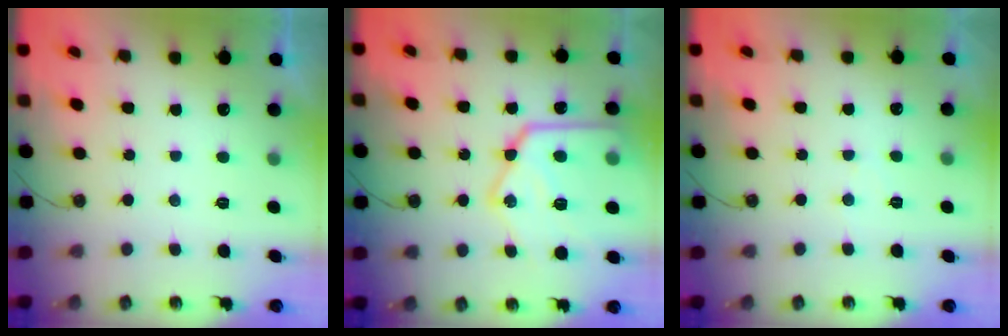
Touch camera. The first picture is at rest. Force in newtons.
{"total": 22.4, "press": 22.3, "slide": 1.9}
{"total": 3.9, "press": 3.9, "slide": 0.6}